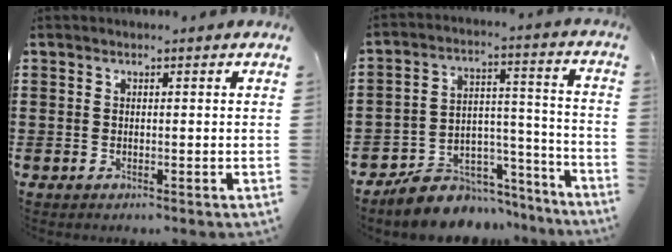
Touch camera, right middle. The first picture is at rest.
{"total": 7.1, "force": [-6.3, 3.3, 0.2], "torque": [-0.007, 0.018, -0.119]}